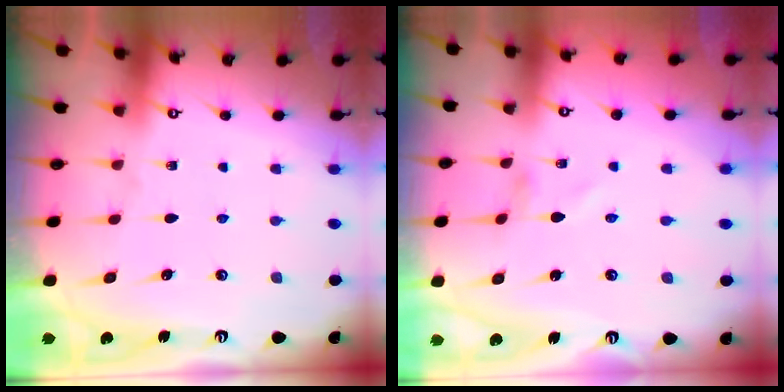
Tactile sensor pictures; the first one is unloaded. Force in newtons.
{"total": 1.3, "press": 1.3, "slide": 0.1}